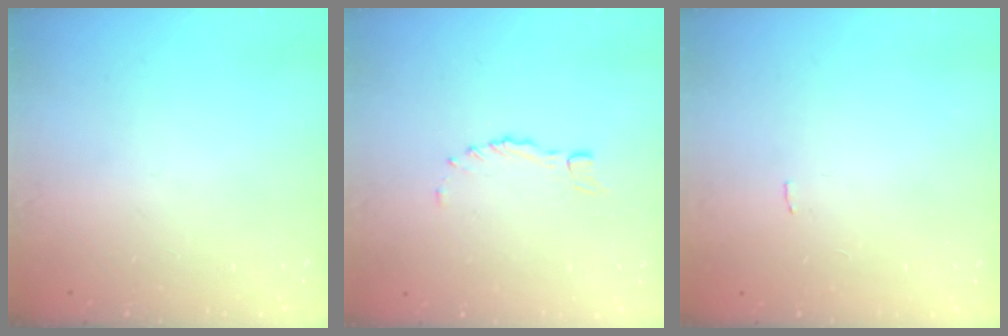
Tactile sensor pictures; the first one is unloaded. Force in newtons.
{"total": 0.0}
{"total": 0.6, "press": 0.5, "slide": 0.2}